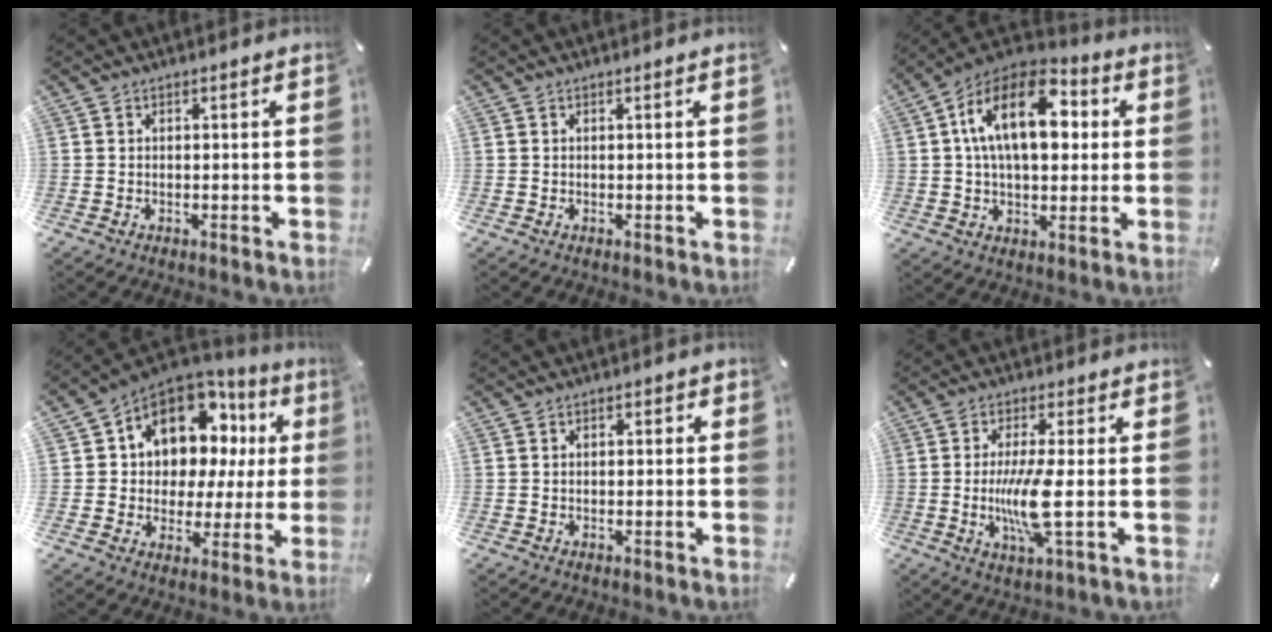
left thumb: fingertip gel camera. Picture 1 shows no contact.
{"total": 0.0}
{"total": 17.8, "force": [4.2, 10.5, 13.7], "torque": [-0.245, -0.001, 0.067]}
{"total": 12.8, "force": [6.6, 9.3, 5.8], "torque": [-0.095, -0.055, 0.122]}
{"total": 1.1, "force": [-0.2, 0.9, 0.6], "torque": [-0.011, 0.004, -0.007]}
{"total": 10.5, "force": [-0.7, 1.5, 10.3], "torque": [-0.210, -0.021, -0.019]}